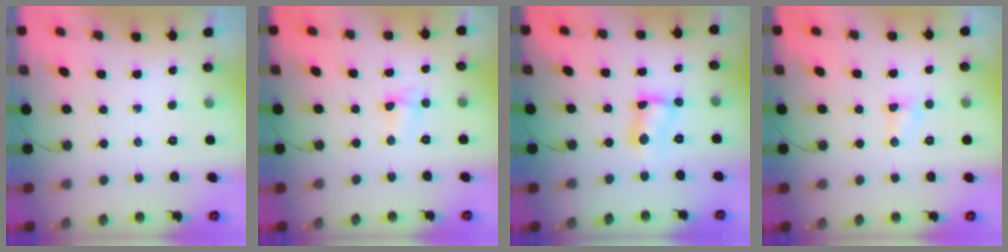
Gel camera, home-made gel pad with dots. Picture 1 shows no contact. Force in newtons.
{"total": 2.8, "press": 2.8, "slide": 0.5}
{"total": 5.2, "press": 5.2, "slide": 0.2}
{"total": 3.0, "press": 3.0, "slide": 0.4}